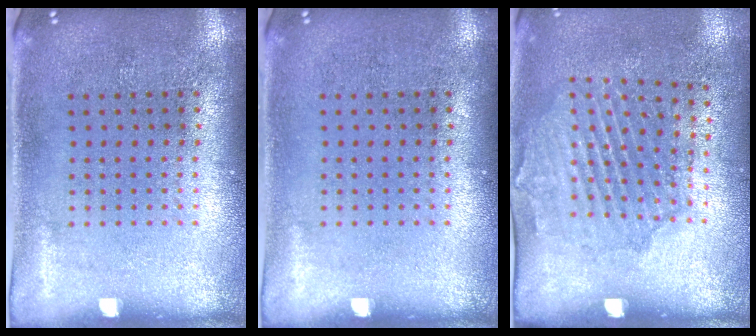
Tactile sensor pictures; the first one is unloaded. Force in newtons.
{"total": 0.0}
{"total": 1.6, "press": 1.4, "slide": 0.8}